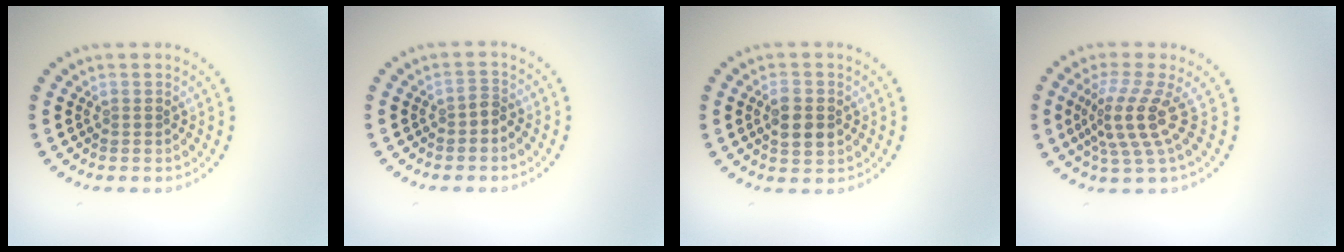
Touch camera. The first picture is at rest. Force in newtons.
{"total": 1.0, "press": 0.8, "slide": 0.6}
{"total": 3.1, "press": 3.1, "slide": 0.2}
{"total": 4.0, "press": 2.7, "slide": 2.9}